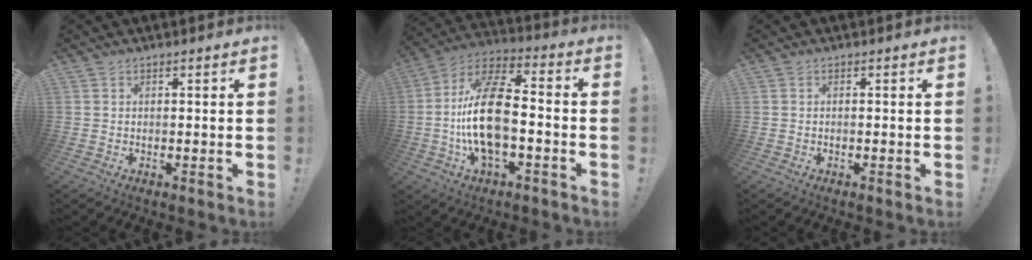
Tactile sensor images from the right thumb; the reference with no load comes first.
{"total": 18.6, "force": [-3.1, 9.0, 16.0], "torque": [-0.313, 0.017, -0.055]}
{"total": 0.0}